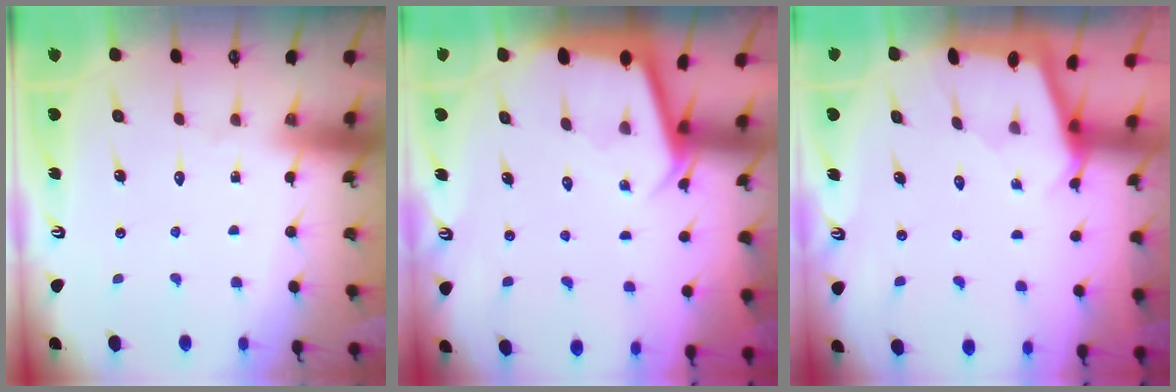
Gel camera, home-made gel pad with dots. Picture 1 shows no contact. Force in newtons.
{"total": 2.3, "press": 2.3, "slide": 0.1}
{"total": 1.8, "press": 1.8, "slide": 0.1}